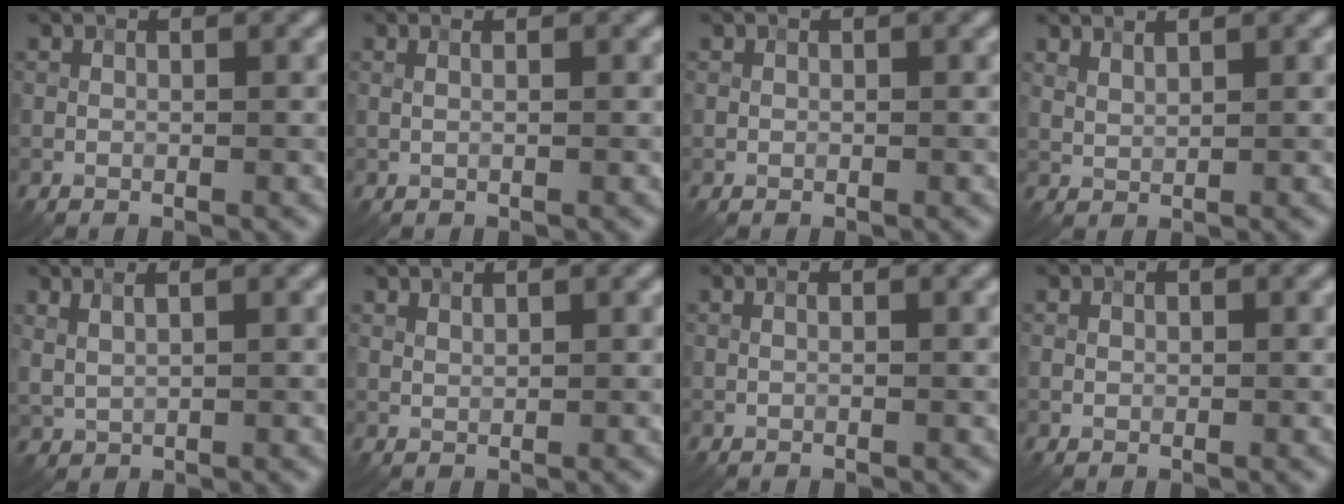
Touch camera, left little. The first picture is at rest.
{"total": 1.6, "force": [0.8, 0.8, 1.1], "torque": [-0.003, 0.004, -0.006]}
{"total": 0.0}
{"total": 1.6, "force": [1.4, 0.4, 0.6], "torque": [-0.020, -0.001, 0.032]}
{"total": 2.3, "force": [1.6, 0.8, 1.5], "torque": [-0.025, 0.000, 0.026]}
{"total": 1.0, "force": [0.9, 0.2, 0.3], "torque": [-0.008, -0.002, 0.019]}
{"total": 0.7, "force": [0.2, 0.2, 0.6], "torque": [-0.004, -0.007, -0.002]}
{"total": 0.5, "force": [0.2, 0.5, 0.2], "torque": [-0.002, 0.000, 0.002]}